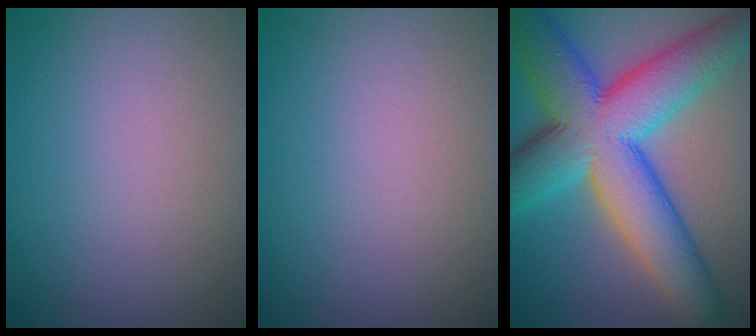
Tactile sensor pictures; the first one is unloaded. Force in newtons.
{"total": 0.0}
{"total": 13.4, "press": 13.4, "slide": 0.3}